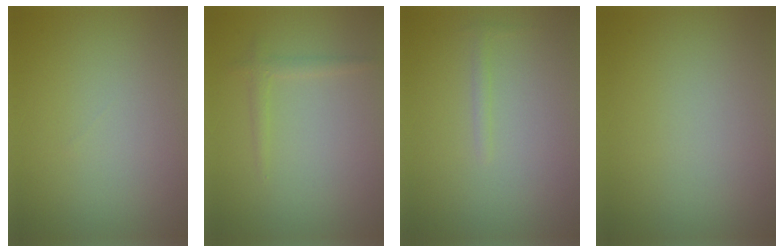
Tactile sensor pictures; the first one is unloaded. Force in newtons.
{"total": 1.1, "press": 1.1, "slide": 0.1}
{"total": 0.7, "press": 0.7, "slide": 0.0}
{"total": 0.0}